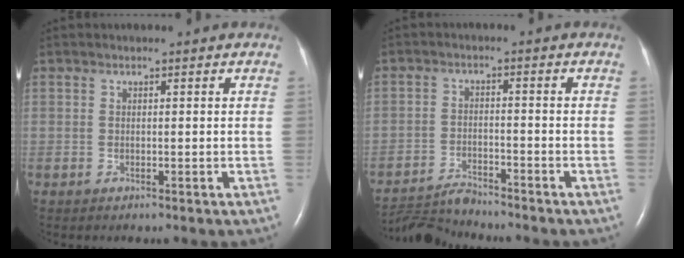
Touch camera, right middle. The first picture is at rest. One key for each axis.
{"total": 5.8, "fx": -5.8, "fy": -0.6, "fz": 0.2, "tx": -0.009, "ty": -0.018, "tz": -0.105}